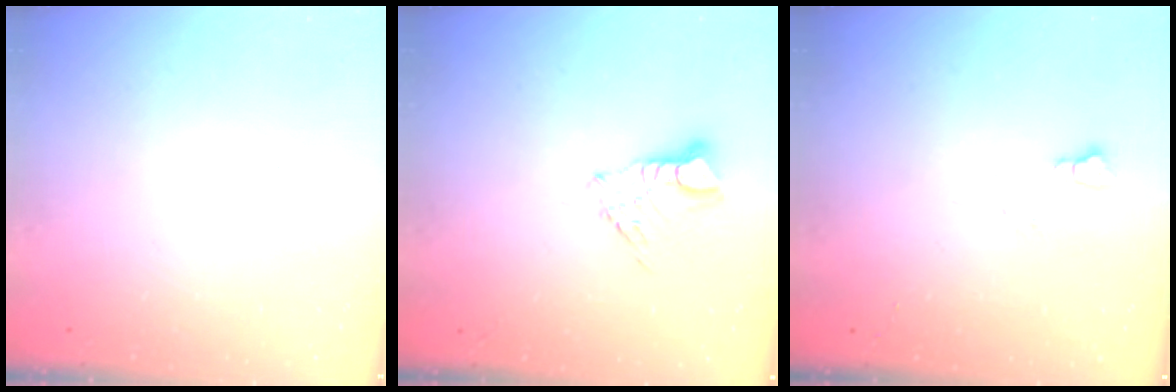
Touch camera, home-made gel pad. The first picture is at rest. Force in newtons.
{"total": 5.1, "press": 5.1, "slide": 0.3}
{"total": 3.8, "press": 3.8, "slide": 0.5}